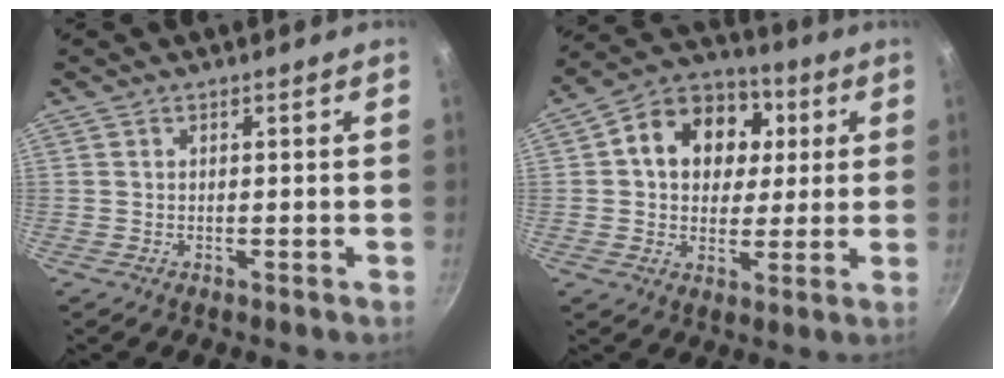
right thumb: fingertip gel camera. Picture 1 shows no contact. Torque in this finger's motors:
{"motor_torque": [-0.26, 0.67, 0.43, 0.27, 0.08]}